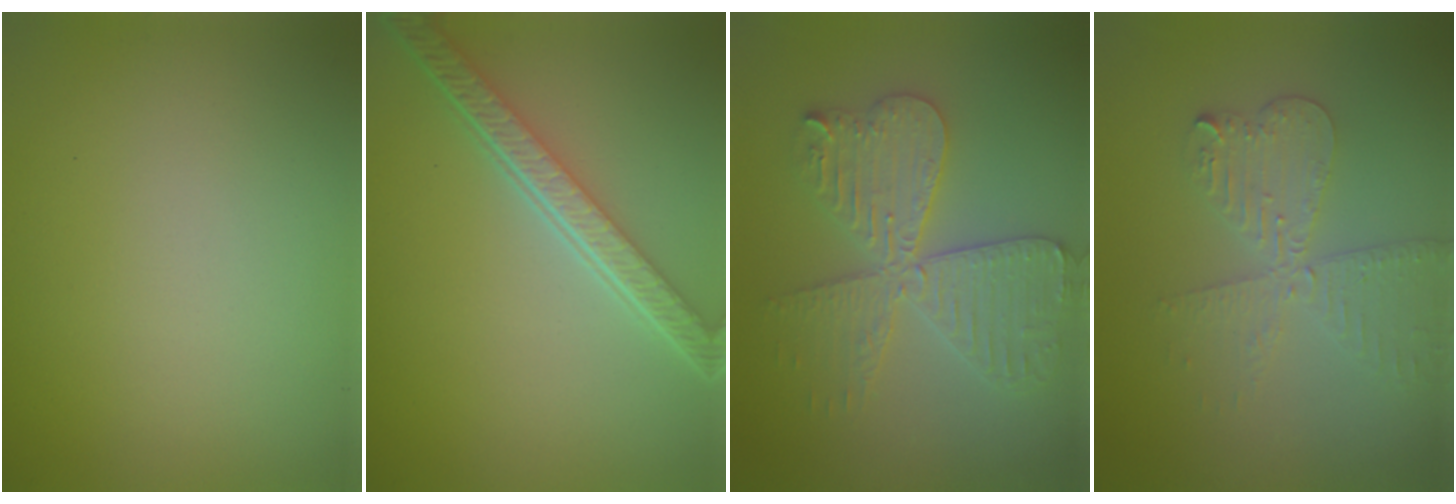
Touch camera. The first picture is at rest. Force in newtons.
{"total": 5.5, "press": 4.0, "slide": 3.8}
{"total": 5.6, "press": 5.5, "slide": 0.8}
{"total": 4.1, "press": 3.6, "slide": 2.1}